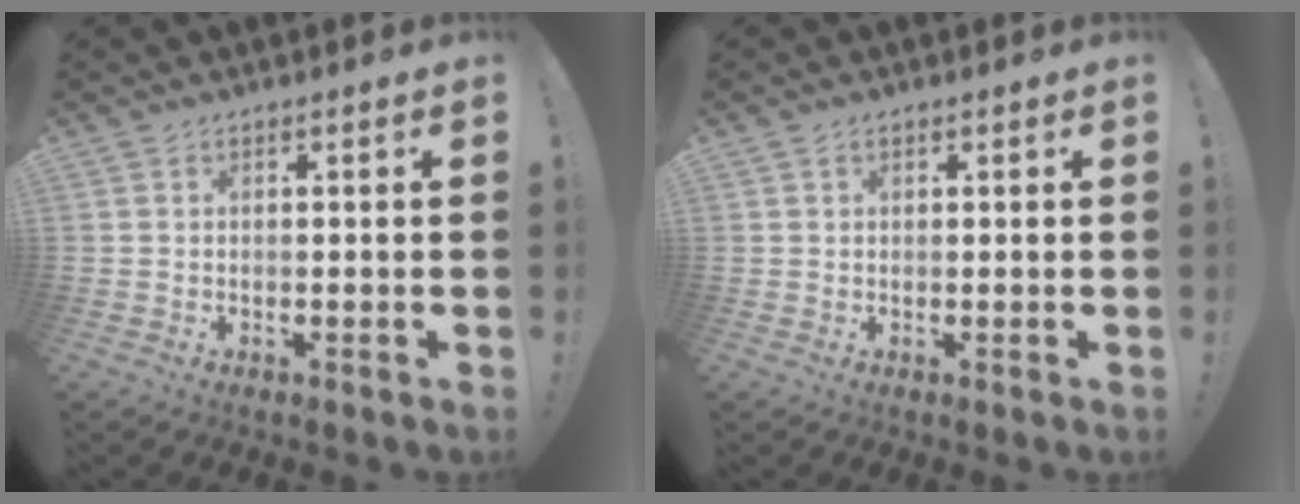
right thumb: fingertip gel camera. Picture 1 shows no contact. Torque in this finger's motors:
{"motor_torque": [-0.29, 0.11, 0.04, 0.13, 0.05]}